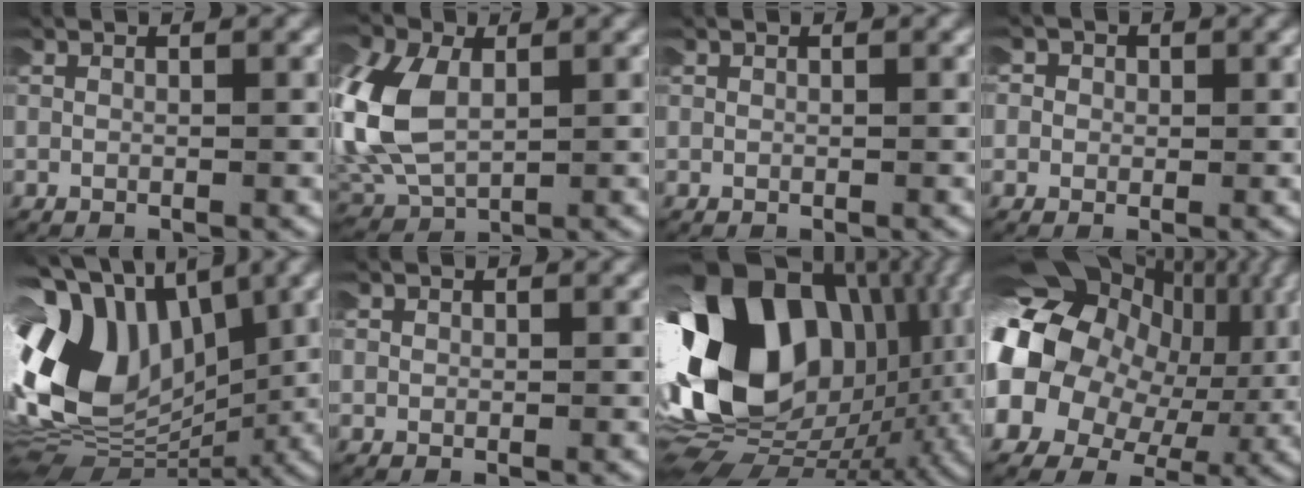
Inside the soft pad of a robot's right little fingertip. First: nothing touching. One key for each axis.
{"total": 7.0, "fx": 0.7, "fy": 5.2, "fz": 4.7, "tx": -0.148, "ty": -0.019, "tz": 0.030}
{"total": 0.0}
{"total": 2.4, "fx": 0.2, "fy": 2.3, "fz": 0.5, "tx": -0.013, "ty": 0.008, "tz": -0.010}
{"total": 16.8, "fx": 1.7, "fy": 12.6, "fz": 11.0, "tx": -0.228, "ty": -0.014, "tz": 0.031}
{"total": 0.6, "fx": 0.1, "fy": 0.6, "fz": -0.1, "tx": 0.000, "ty": 0.002, "tz": -0.002}
{"total": 22.0, "fx": 1.0, "fy": 15.2, "fz": 16.0, "tx": -0.292, "ty": -0.027, "tz": 0.023}
{"total": 18.7, "fx": 2.0, "fy": 15.0, "fz": 11.1, "tx": -0.215, "ty": 0.002, "tz": 0.016}